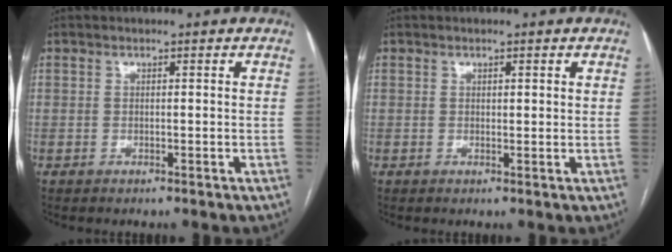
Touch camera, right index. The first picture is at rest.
{"total": 1.0, "force": [0.5, 0.3, 0.8], "torque": [-0.015, 0.001, 0.007]}